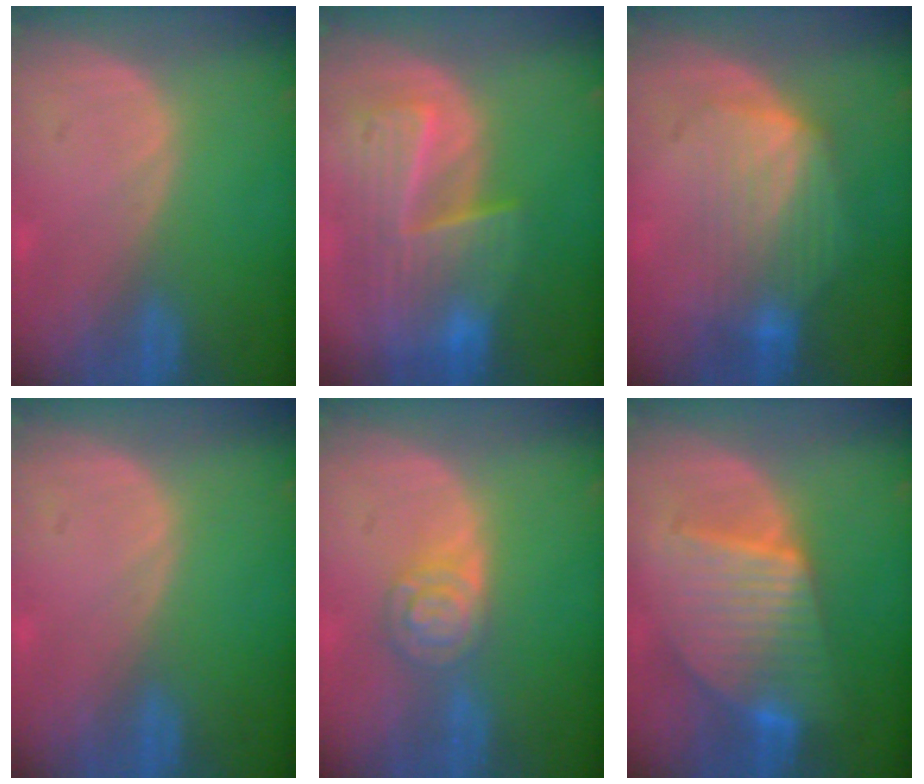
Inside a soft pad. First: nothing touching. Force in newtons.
{"total": 9.9, "press": 8.5, "slide": 5.0}
{"total": 7.4, "press": 7.3, "slide": 1.4}
{"total": 0.0}
{"total": 5.3, "press": 4.6, "slide": 2.6}
{"total": 9.3, "press": 9.3, "slide": 0.6}